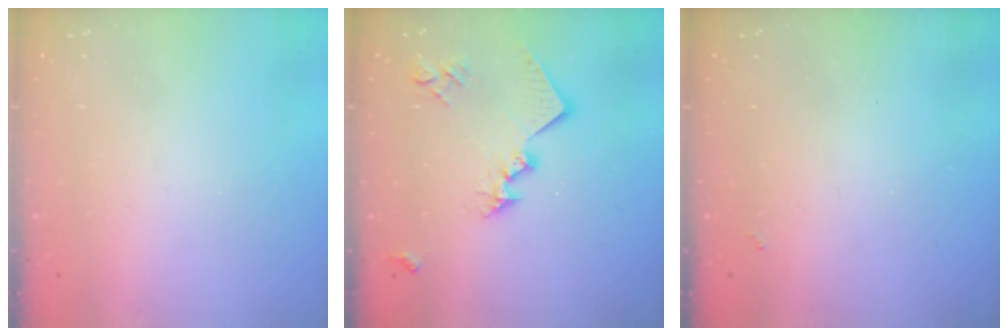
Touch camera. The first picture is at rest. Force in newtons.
{"total": 15.7, "press": 15.7, "slide": 0.5}
{"total": 1.6, "press": 1.6, "slide": 0.4}